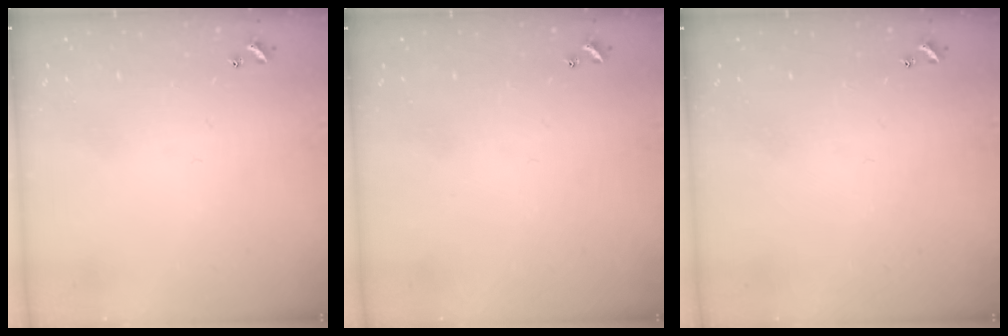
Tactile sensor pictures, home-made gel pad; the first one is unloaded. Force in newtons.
{"total": 0.0}
{"total": 0.0}